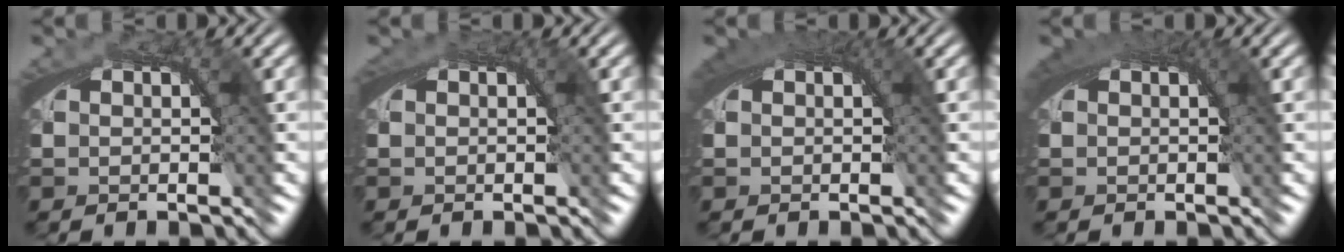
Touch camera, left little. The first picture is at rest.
{"total": 0.0}
{"total": 1.5, "force": [0.4, 0.9, 1.1], "torque": [-0.019, -0.007, 0.009]}
{"total": 1.5, "force": [0.4, 0.9, 1.1], "torque": [-0.019, -0.007, 0.008]}